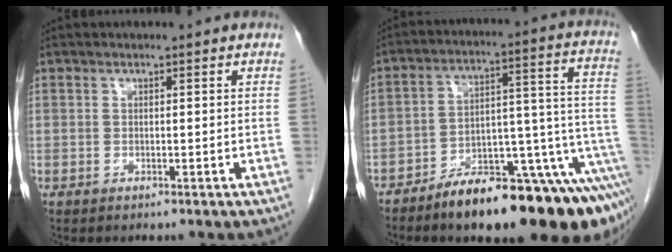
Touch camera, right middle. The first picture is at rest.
{"total": 20.3, "force": [-13.4, 5.3, 14.3], "torque": [-0.104, 0.051, -0.195]}